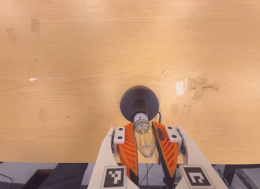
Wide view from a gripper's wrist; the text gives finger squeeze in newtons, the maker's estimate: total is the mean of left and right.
{"total": 15.3, "left": 15.2, "right": 15.4}